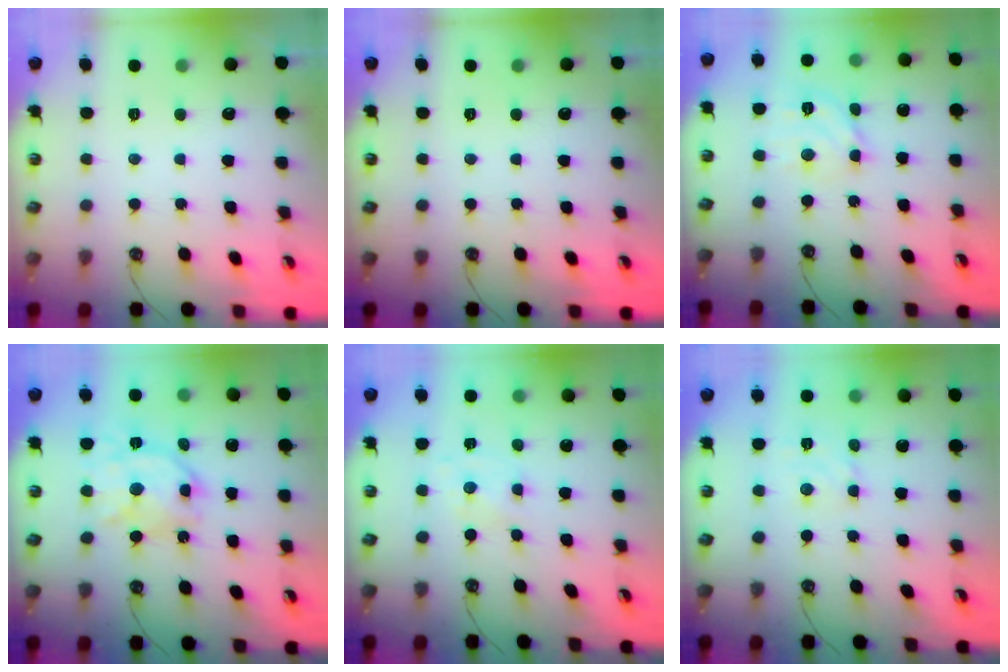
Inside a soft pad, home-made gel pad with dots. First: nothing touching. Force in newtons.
{"total": 0.0}
{"total": 9.7, "press": 9.6, "slide": 1.0}
{"total": 16.9, "press": 16.8, "slide": 1.6}
{"total": 0.8, "press": 0.8, "slide": 0.2}
{"total": 2.8, "press": 2.7, "slide": 0.4}